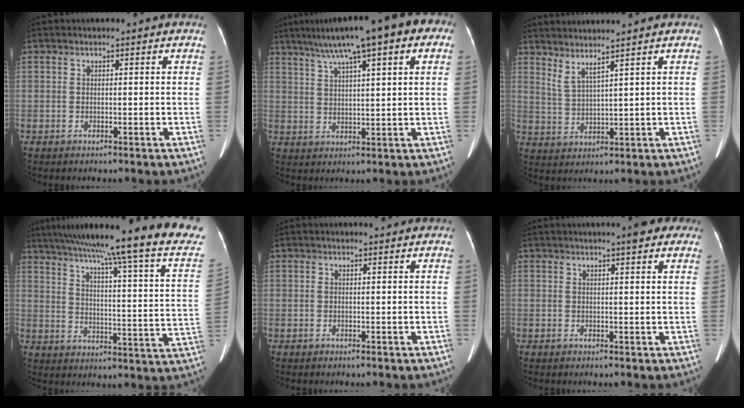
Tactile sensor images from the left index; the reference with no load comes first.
{"total": 16.2, "force": [9.6, 2.7, 12.8], "torque": [-0.203, 0.052, 0.136]}
{"total": 3.6, "force": [2.9, -0.7, 1.9], "torque": [-0.046, -0.011, 0.066]}
{"total": 28.9, "force": [23.6, -0.5, 16.7], "torque": [-0.235, -0.045, 0.304]}
{"total": 0.8, "force": [0.8, 0.0, 0.0], "torque": [-0.007, -0.001, 0.011]}
{"total": 4.5, "force": [3.4, 0.8, 2.7], "torque": [-0.030, 0.012, 0.038]}